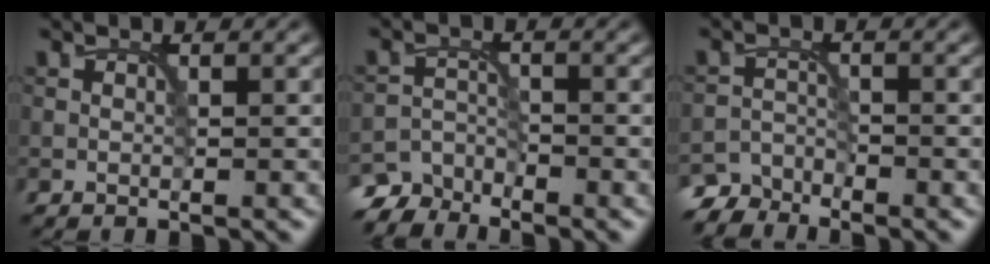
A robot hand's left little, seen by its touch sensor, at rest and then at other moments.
{"total": 3.4, "force": [-3.2, 1.2, 0.2], "torque": [0.004, -0.004, -0.065]}
{"total": 3.0, "force": [-2.9, 0.8, 0.1], "torque": [0.003, -0.002, -0.062]}